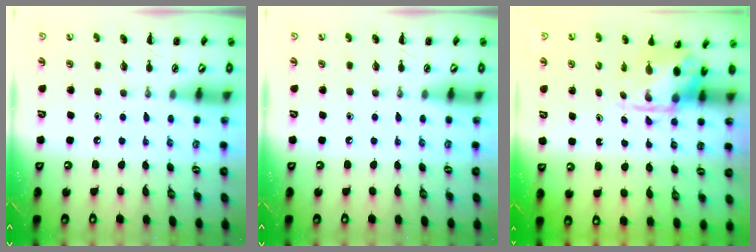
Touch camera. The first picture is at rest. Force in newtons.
{"total": 0.0}
{"total": 3.8, "press": 3.7, "slide": 0.8}